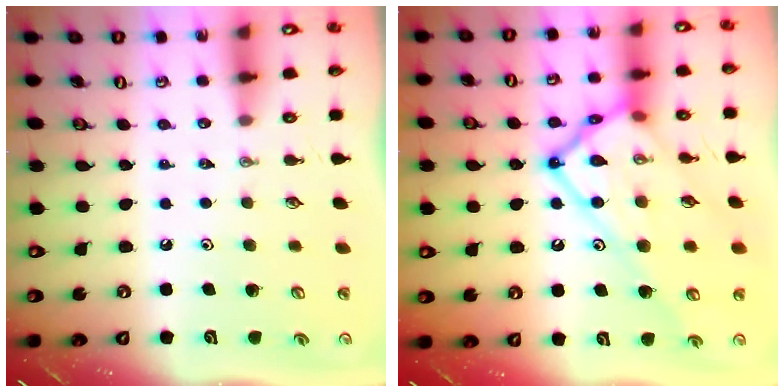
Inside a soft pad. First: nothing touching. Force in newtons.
{"total": 22.6, "press": 22.5, "slide": 2.2}